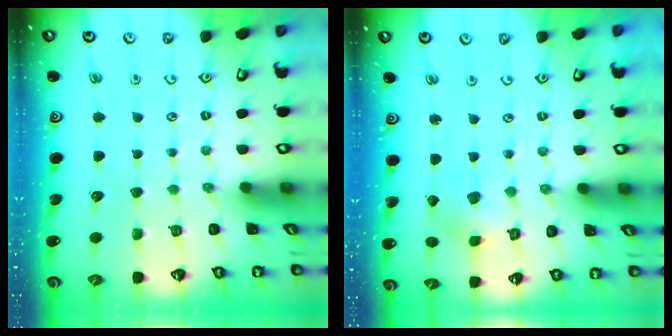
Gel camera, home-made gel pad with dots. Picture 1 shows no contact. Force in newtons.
{"total": 2.1, "press": 2.1, "slide": 0.3}